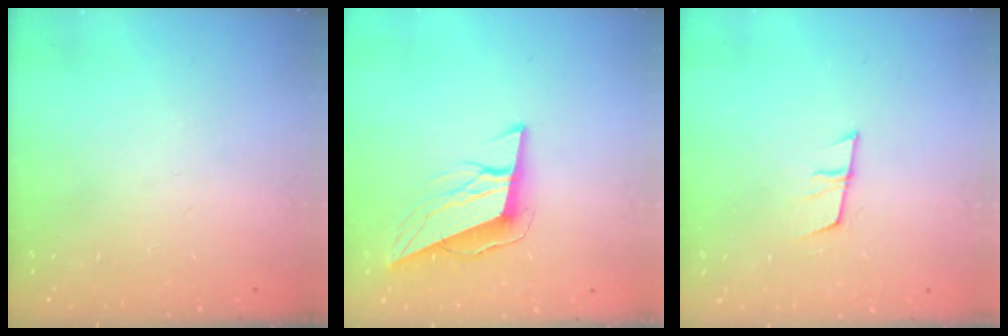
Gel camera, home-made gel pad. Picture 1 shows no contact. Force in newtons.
{"total": 10.7, "press": 10.2, "slide": 3.3}
{"total": 7.2, "press": 7.1, "slide": 0.5}